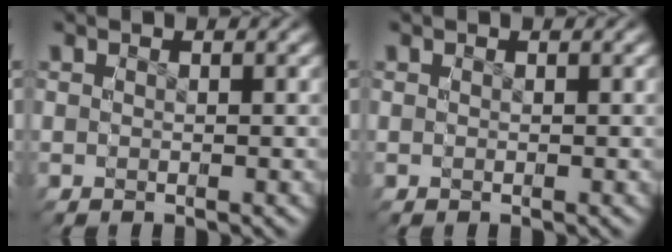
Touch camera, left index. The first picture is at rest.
{"total": 0.0}